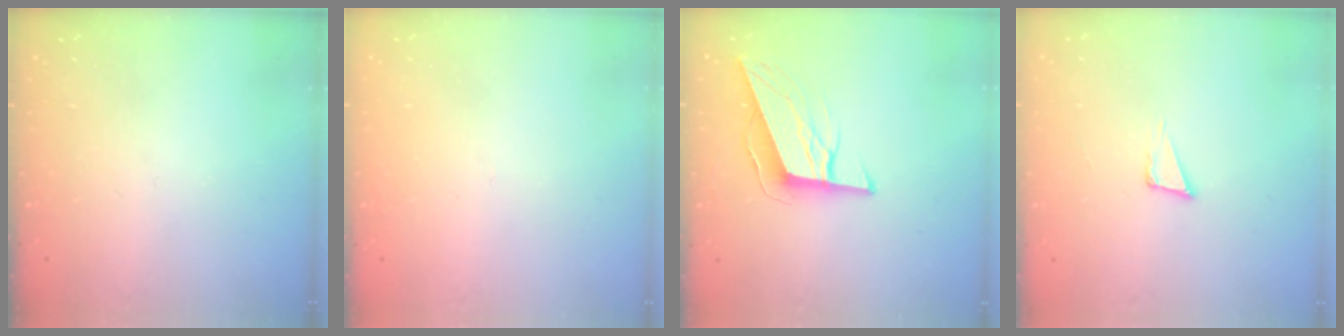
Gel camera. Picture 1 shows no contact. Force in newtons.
{"total": 2.6, "press": 2.6, "slide": 0.2}
{"total": 10.3, "press": 9.8, "slide": 3.0}
{"total": 3.9, "press": 2.6, "slide": 2.9}